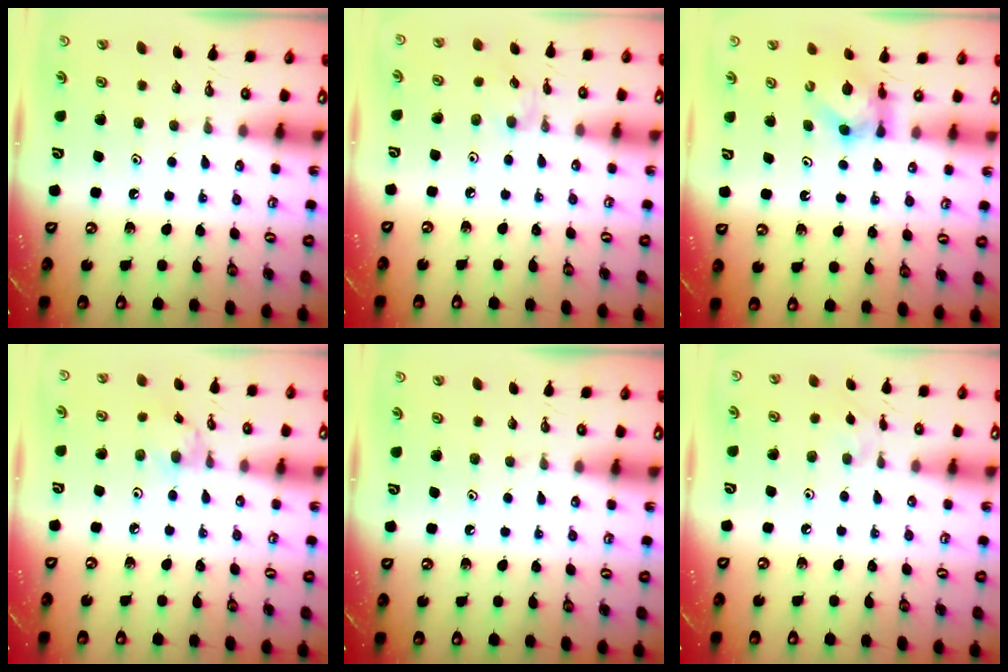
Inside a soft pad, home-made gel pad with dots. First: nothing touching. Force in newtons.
{"total": 1.5, "press": 1.4, "slide": 0.4}
{"total": 6.3, "press": 6.3, "slide": 0.4}
{"total": 1.8, "press": 1.7, "slide": 0.1}
{"total": 0.0}
{"total": 2.2, "press": 2.1, "slide": 0.5}